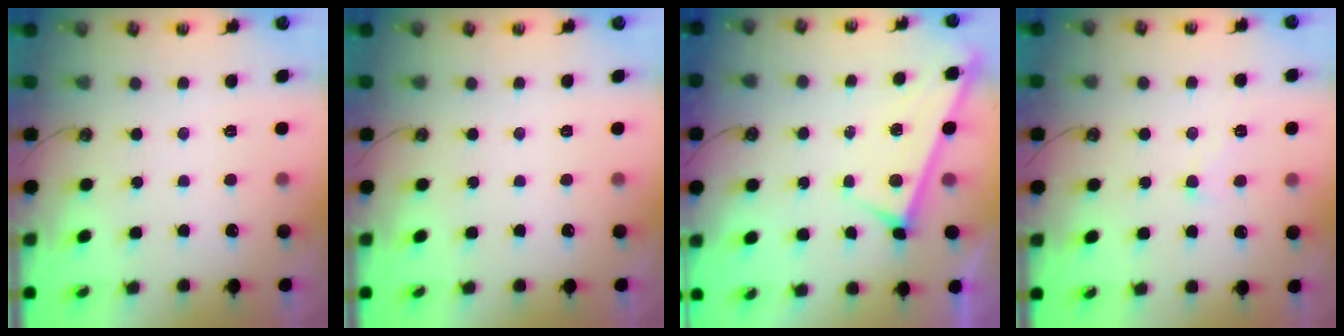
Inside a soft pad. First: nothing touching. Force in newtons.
{"total": 0.0}
{"total": 3.2, "press": 3.1, "slide": 0.3}
{"total": 1.1, "press": 1.0, "slide": 0.4}